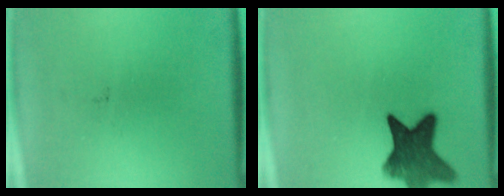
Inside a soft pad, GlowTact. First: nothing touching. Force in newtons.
{"total": 10.4}